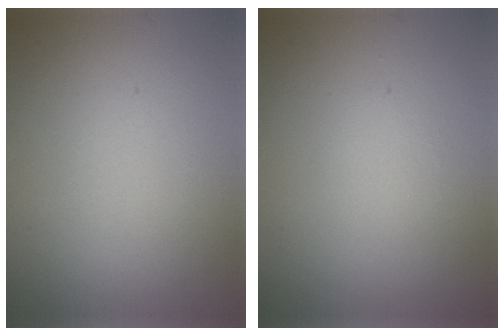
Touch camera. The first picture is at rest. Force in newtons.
{"total": 0.6, "press": 0.6, "slide": 0.0}